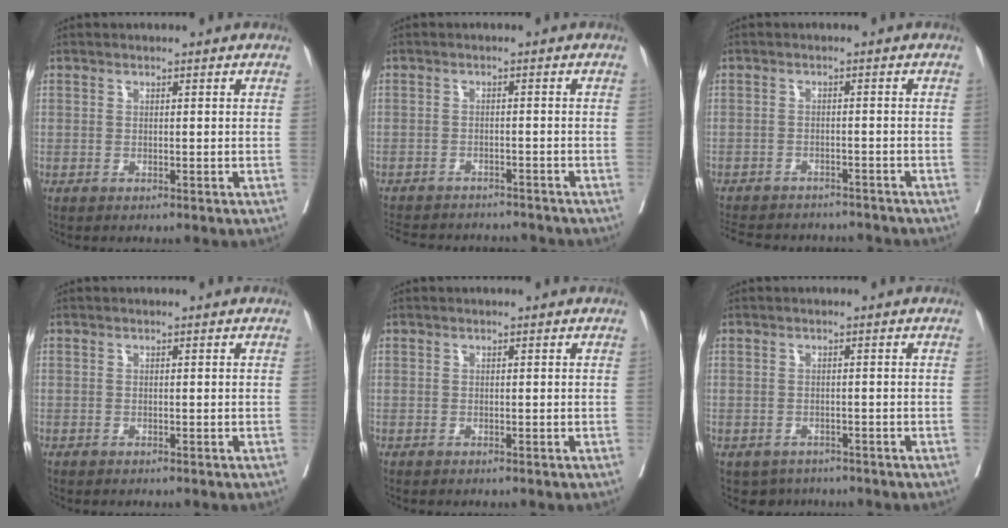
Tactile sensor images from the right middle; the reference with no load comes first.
{"total": 13.4, "force": [-12.3, 3.6, 3.9], "torque": [-0.086, 0.001, -0.161]}
{"total": 14.4, "force": [-13.1, 4.4, 4.3], "torque": [-0.104, -0.001, -0.169]}
{"total": 0.0}
{"total": 0.0}
{"total": 3.0, "force": [-2.3, 2.0, 0.2], "torque": [-0.001, 0.002, -0.033]}